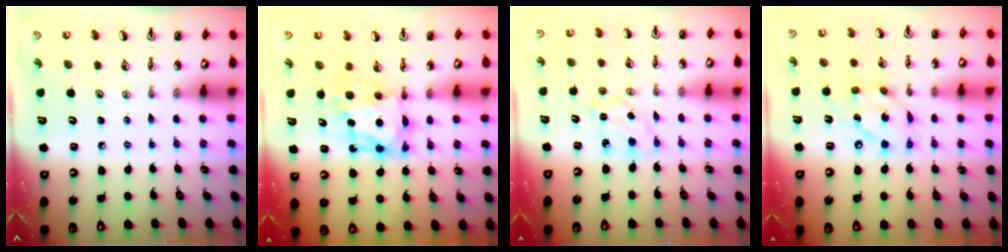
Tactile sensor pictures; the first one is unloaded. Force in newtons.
{"total": 6.8, "press": 6.8, "slide": 0.7}
{"total": 2.5, "press": 2.5, "slide": 0.3}
{"total": 13.6, "press": 13.6, "slide": 1.1}